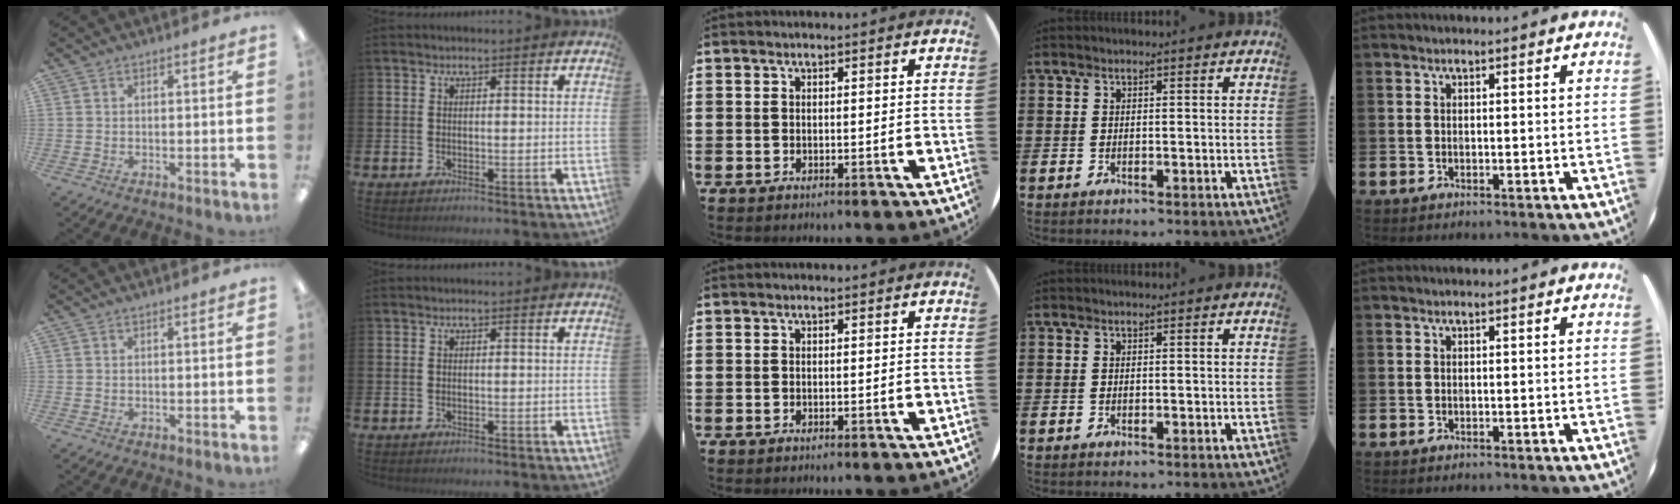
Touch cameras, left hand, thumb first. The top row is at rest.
{}